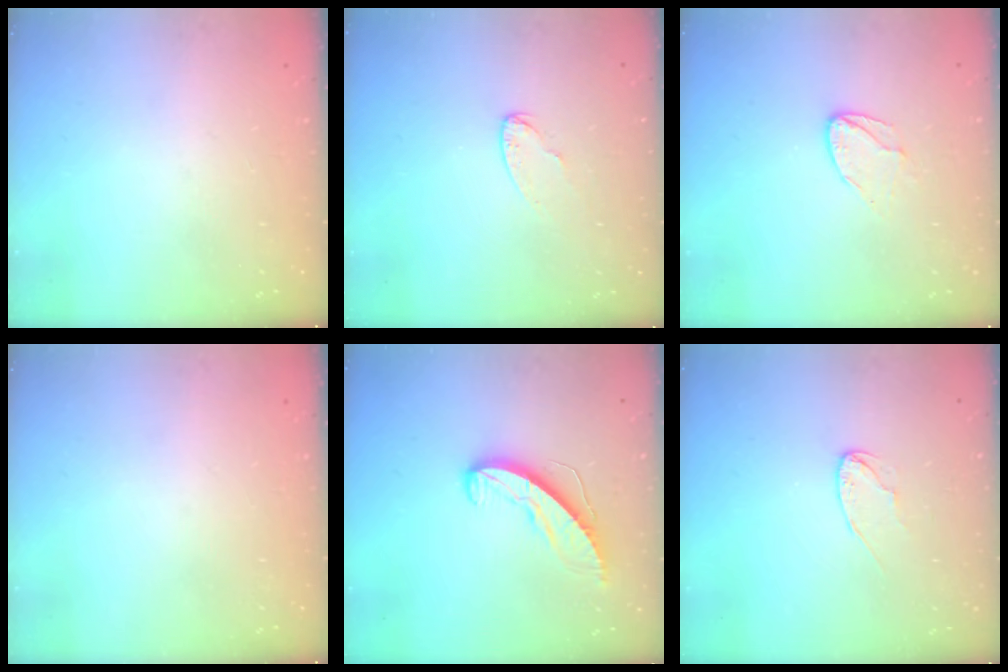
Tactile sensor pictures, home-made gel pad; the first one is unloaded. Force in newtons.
{"total": 4.5, "press": 4.5, "slide": 0.4}
{"total": 6.8, "press": 6.8, "slide": 0.6}
{"total": 0.0}
{"total": 9.5, "press": 9.5, "slide": 0.7}
{"total": 5.2, "press": 5.2, "slide": 0.4}